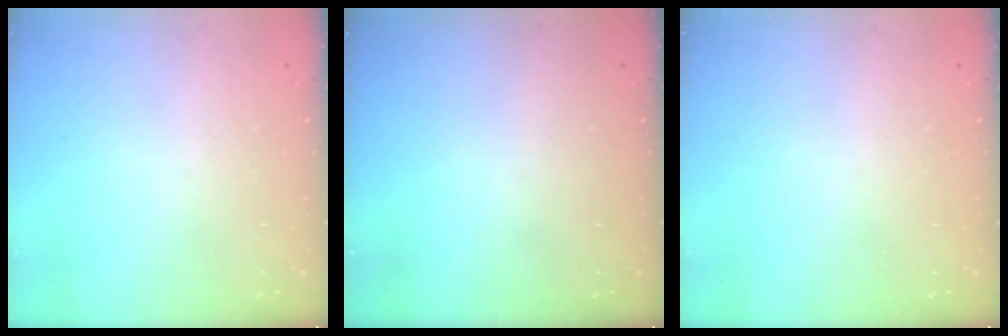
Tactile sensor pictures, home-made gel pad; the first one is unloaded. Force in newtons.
{"total": 0.0}
{"total": 0.0}